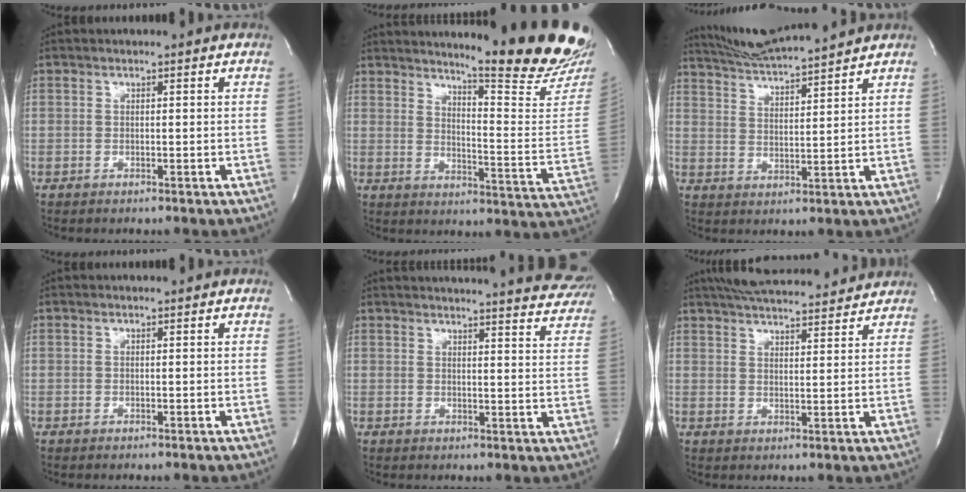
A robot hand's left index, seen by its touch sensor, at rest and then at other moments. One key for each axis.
{"total": 20.9, "fx": 18.4, "fy": 0.2, "fz": 10.0, "tx": -0.142, "ty": -0.121, "tz": 0.222}
{"total": 11.4, "fx": 10.6, "fy": -0.9, "fz": 3.9, "tx": -0.077, "ty": 0.017, "tz": 0.178}
{"total": 0.0}
{"total": 22.2, "fx": 20.9, "fy": 2.6, "fz": 6.8, "tx": -0.096, "ty": -0.062, "tz": 0.229}
{"total": 16.0, "fx": 14.7, "fy": 2.4, "fz": 5.9, "tx": -0.099, "ty": 0.033, "tz": 0.209}